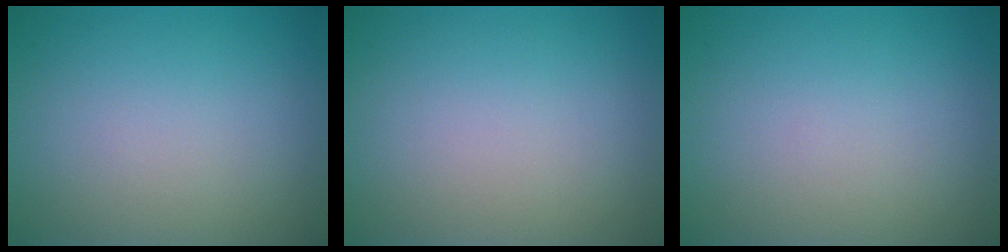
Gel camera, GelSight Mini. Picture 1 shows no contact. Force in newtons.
{"total": 0.0}
{"total": 0.0}